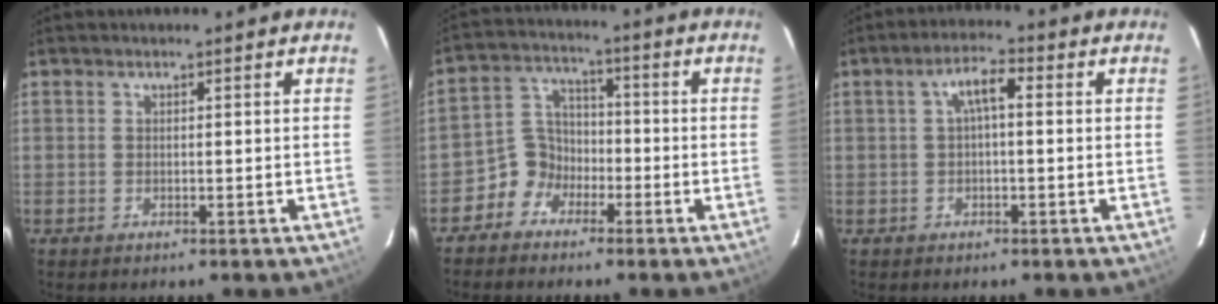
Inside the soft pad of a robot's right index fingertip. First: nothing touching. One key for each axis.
{"total": 6.1, "fx": -3.8, "fy": 4.8, "fz": 0.6, "tx": -0.014, "ty": 0.033, "tz": -0.079}
{"total": 4.1, "fx": 0.4, "fy": 1.4, "fz": 3.9, "tx": -0.073, "ty": 0.015, "tz": 0.010}